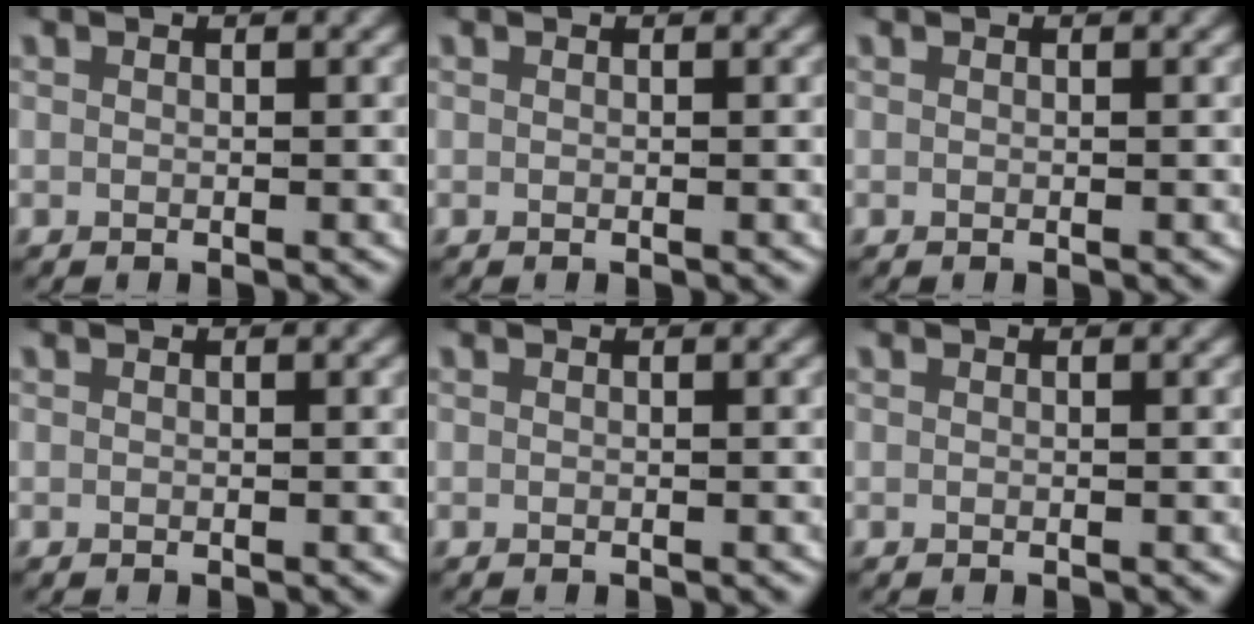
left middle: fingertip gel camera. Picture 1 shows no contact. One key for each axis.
{"total": 0.0}
{"total": 0.0}
{"total": 0.0}
{"total": 0.0}
{"total": 0.0}